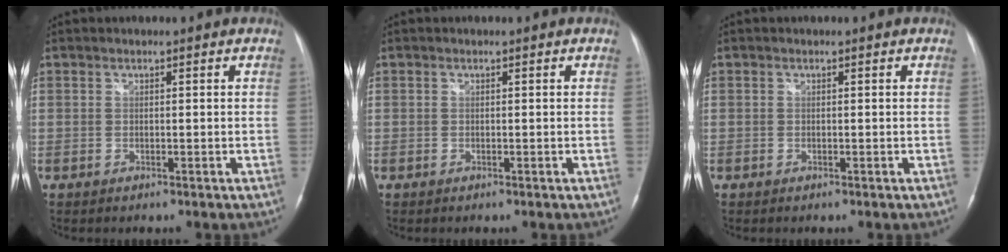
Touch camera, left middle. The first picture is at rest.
{"total": 0.0}
{"total": 0.0}